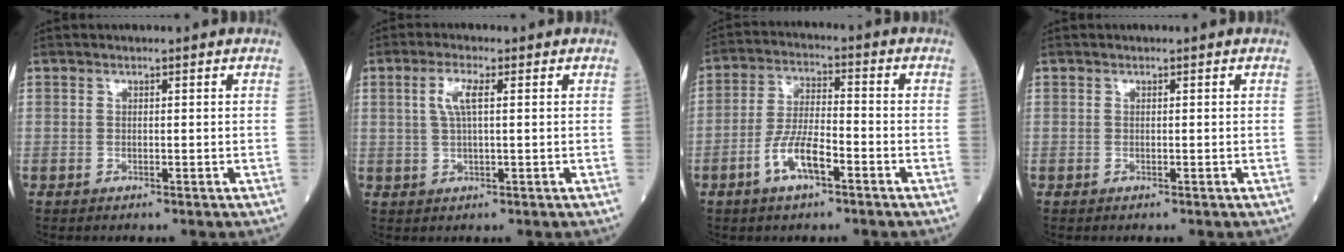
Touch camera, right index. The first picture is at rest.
{"total": 3.7, "force": [1.1, 0.7, 3.5], "torque": [-0.075, 0.007, 0.022]}
{"total": 7.2, "force": [-3.6, 2.1, 5.9], "torque": [-0.116, 0.004, -0.069]}
{"total": 0.0}